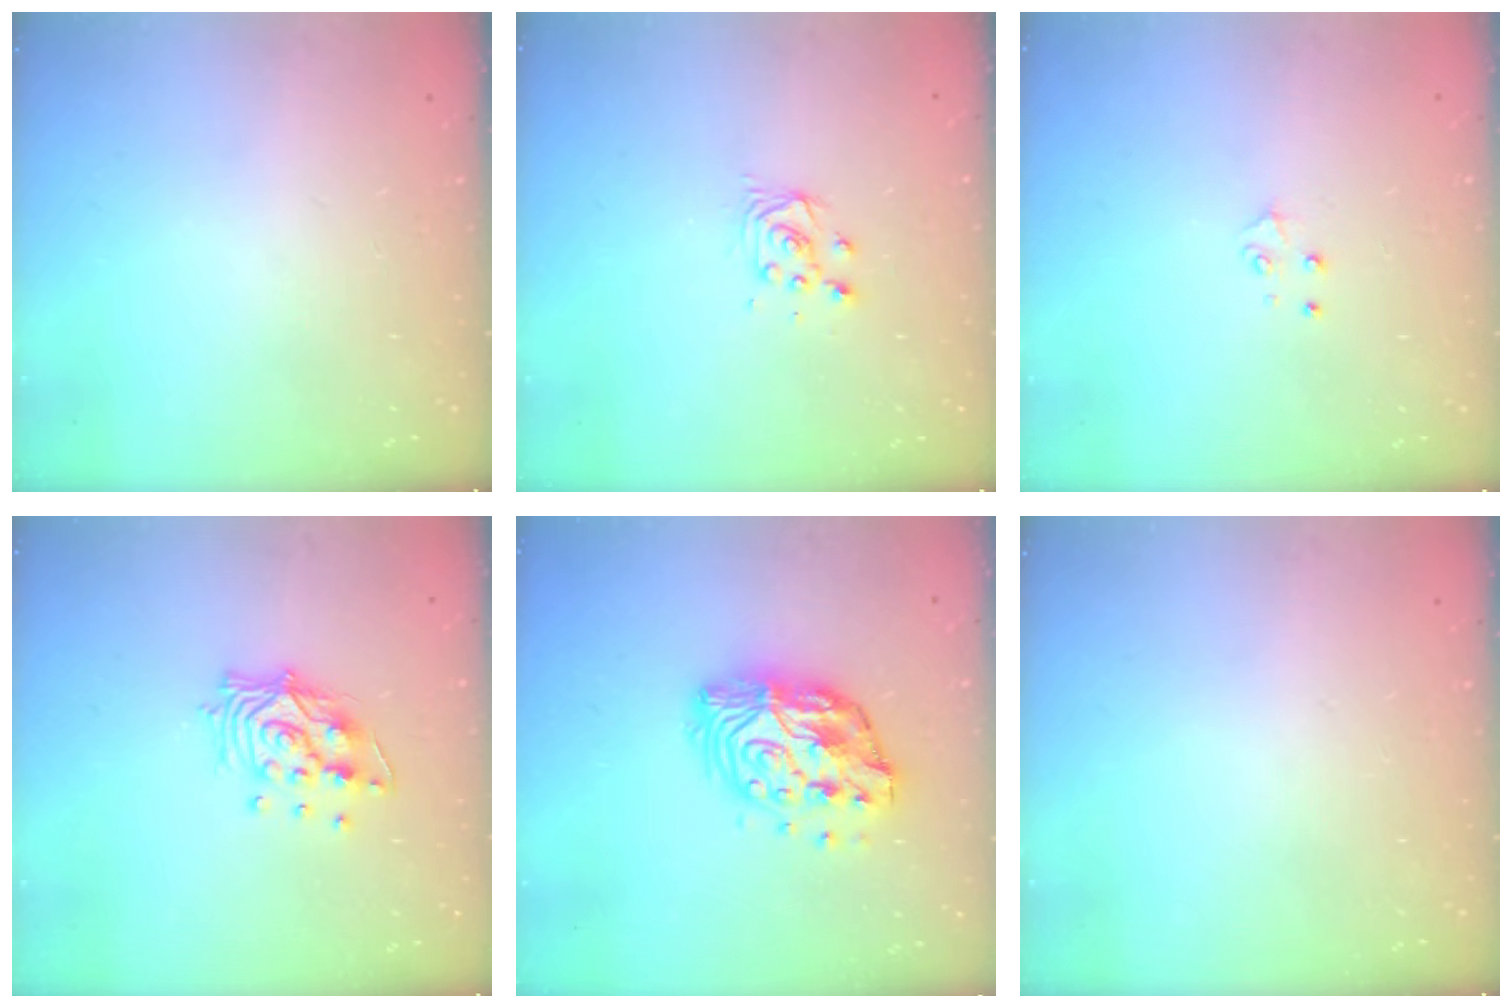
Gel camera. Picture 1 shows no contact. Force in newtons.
{"total": 4.7, "press": 4.7, "slide": 0.5}
{"total": 4.2, "press": 4.2, "slide": 0.4}
{"total": 12.4, "press": 12.4, "slide": 1.0}
{"total": 14.0, "press": 13.9, "slide": 1.1}
{"total": 0.0}